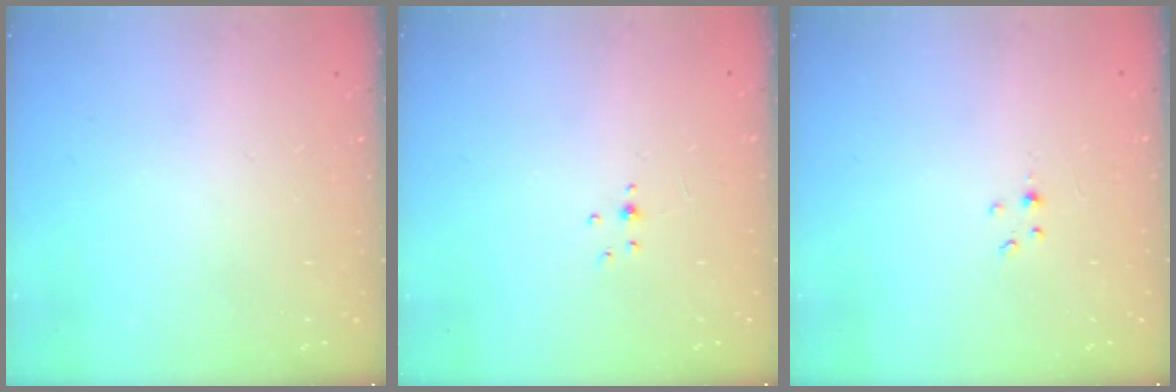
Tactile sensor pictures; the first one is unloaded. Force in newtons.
{"total": 2.5, "press": 2.3, "slide": 1.0}
{"total": 1.0, "press": 1.0, "slide": 0.2}